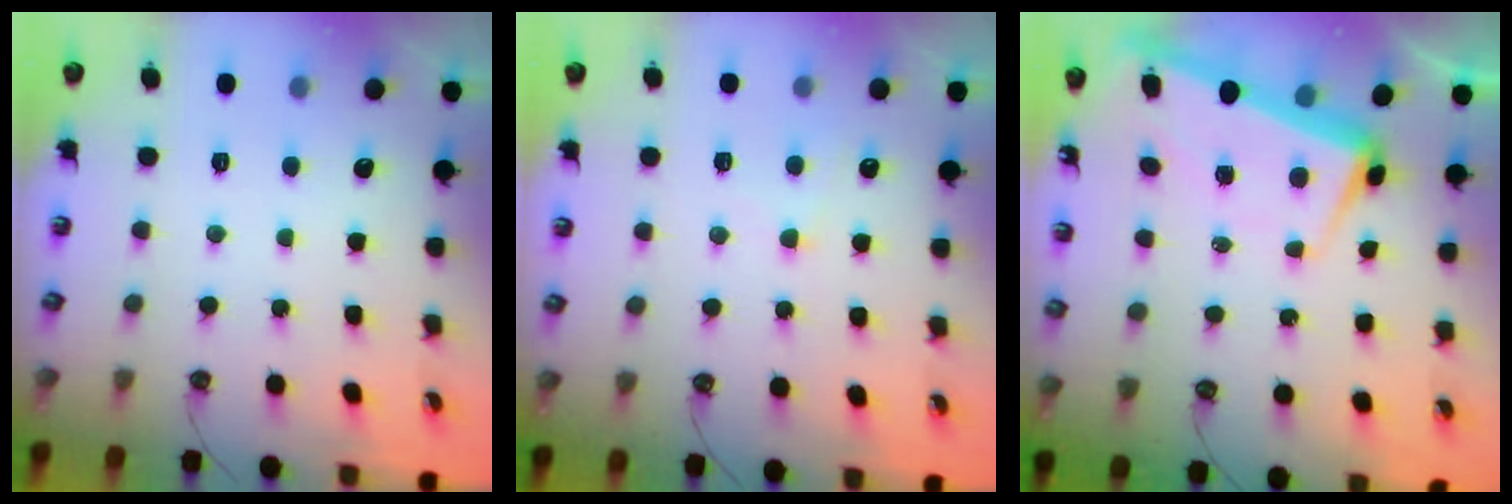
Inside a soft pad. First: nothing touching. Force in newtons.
{"total": 4.2, "press": 4.2, "slide": 0.5}
{"total": 1.3, "press": 0.4, "slide": 1.2}